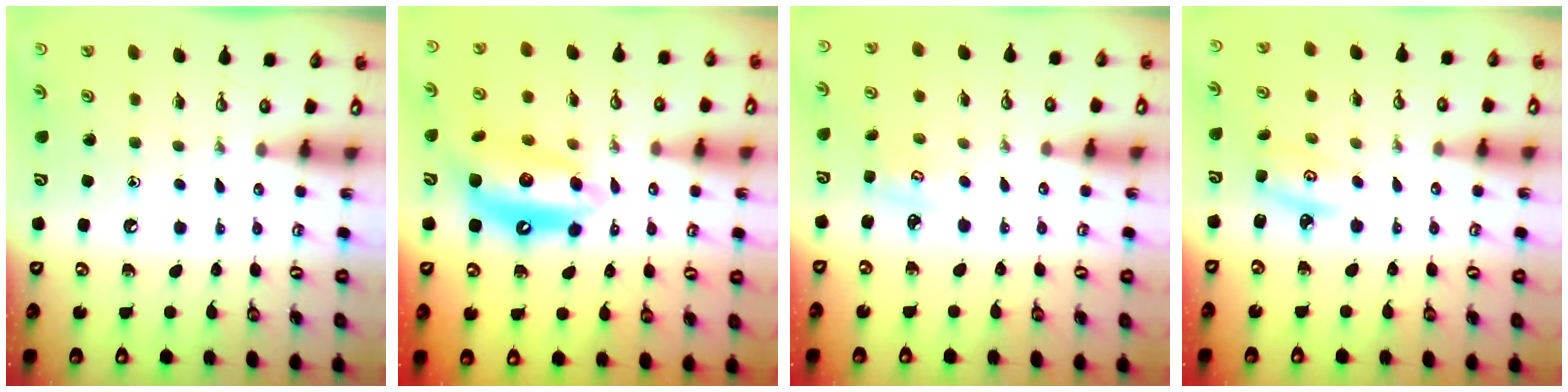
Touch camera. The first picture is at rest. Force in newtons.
{"total": 13.4, "press": 13.3, "slide": 1.5}
{"total": 3.0, "press": 3.0, "slide": 0.3}
{"total": 2.4, "press": 2.4, "slide": 0.2}